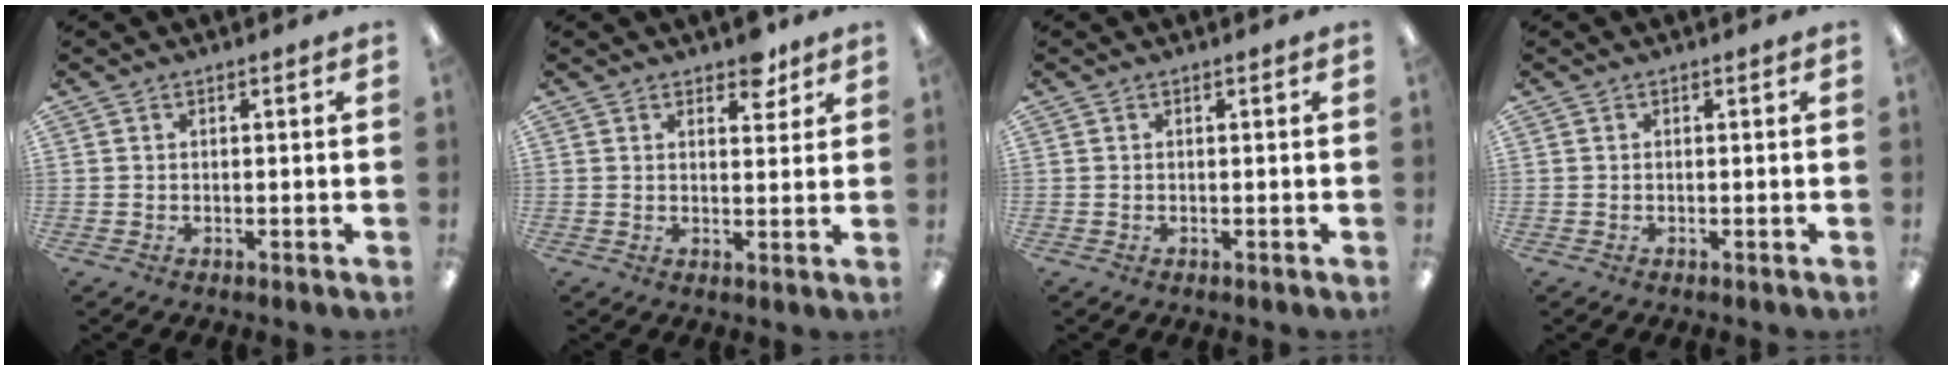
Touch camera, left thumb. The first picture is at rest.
{"total": 5.2, "force": [4.0, 2.5, 2.3], "torque": [-0.014, -0.021, 0.067]}
{"total": 0.0}
{"total": 0.0}